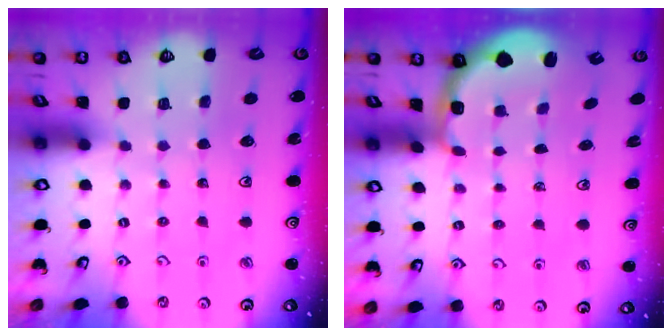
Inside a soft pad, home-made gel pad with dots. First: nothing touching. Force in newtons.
{"total": 2.4, "press": 1.1, "slide": 2.1}